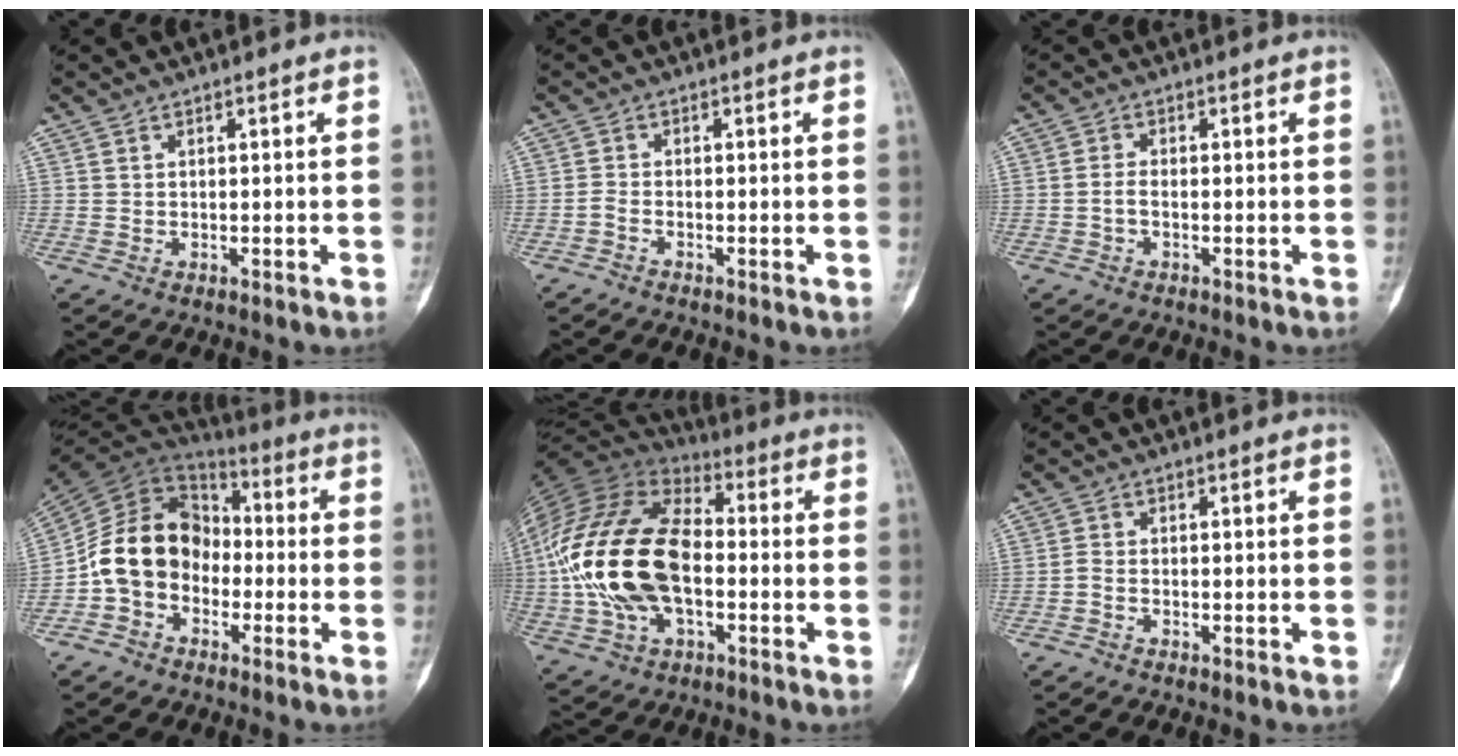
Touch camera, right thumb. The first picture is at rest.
{"total": 1.1, "force": [-0.9, 0.3, 0.6], "torque": [-0.017, 0.003, -0.023]}
{"total": 1.7, "force": [-0.7, 0.9, 1.3], "torque": [-0.026, 0.006, -0.016]}
{"total": 14.2, "force": [-3.3, 11.4, 7.8], "torque": [-0.122, 0.059, -0.073]}
{"total": 22.9, "force": [-1.9, 13.6, 18.4], "torque": [-0.375, 0.020, -0.036]}
{"total": 1.1, "force": [-0.8, 0.3, 0.6], "torque": [-0.017, 0.002, -0.022]}